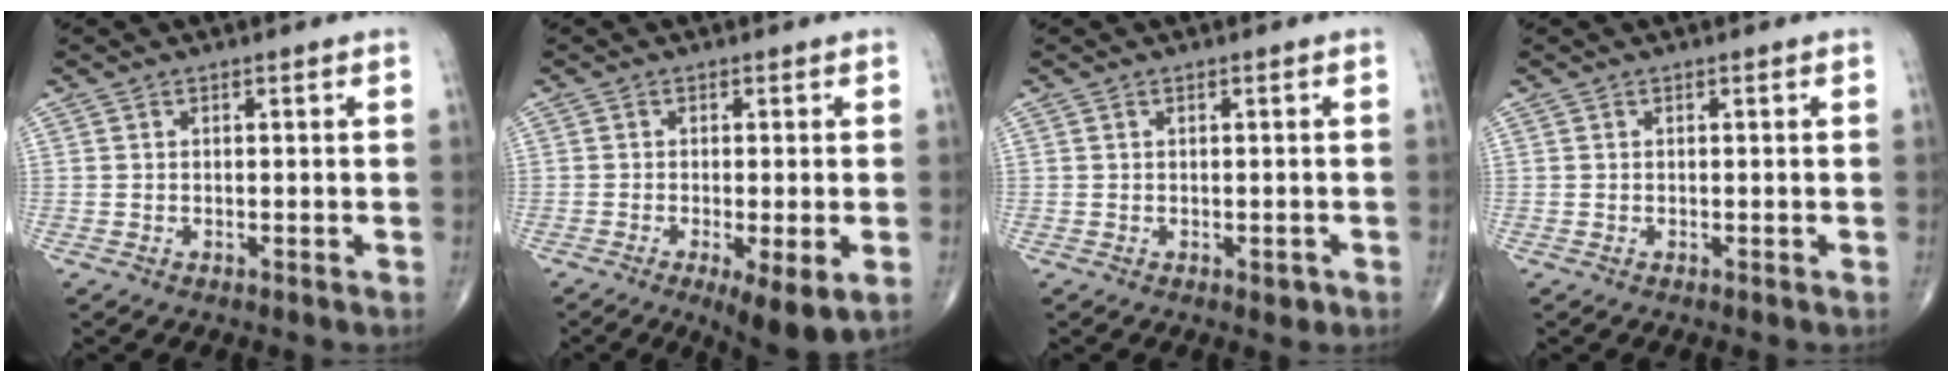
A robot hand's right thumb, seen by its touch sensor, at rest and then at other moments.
{"total": 7.8, "force": [-2.7, 1.9, 7.1], "torque": [-0.110, -0.019, -0.042]}
{"total": 1.6, "force": [-0.3, 0.9, 1.2], "torque": [-0.012, 0.001, -0.001]}
{"total": 0.0}